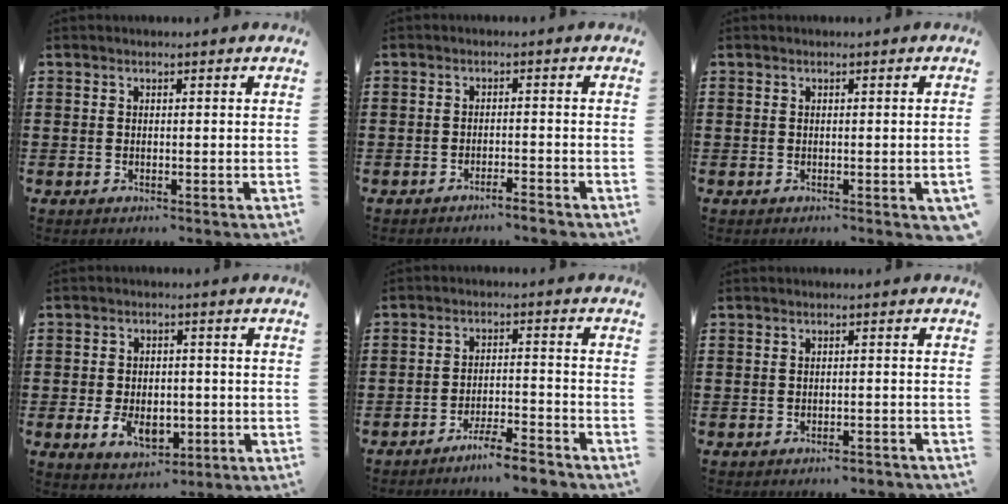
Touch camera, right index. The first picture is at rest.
{"total": 2.2, "force": [-2.0, -0.1, 0.8], "torque": [-0.016, 0.001, -0.039]}
{"total": 0.6, "force": [-0.1, 0.0, 0.6], "torque": [-0.010, -0.004, -0.001]}
{"total": 5.6, "force": [-1.5, 3.6, 4.0], "torque": [-0.077, 0.001, -0.030]}
{"total": 5.1, "force": [-4.7, 0.1, 2.0], "torque": [-0.041, -0.002, -0.091]}
{"total": 1.4, "force": [-1.3, 0.2, 0.5], "torque": [-0.013, -0.001, -0.025]}